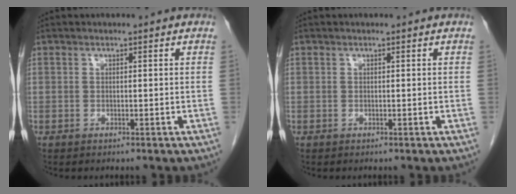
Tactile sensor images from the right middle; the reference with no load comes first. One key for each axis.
{"total": 0.0}